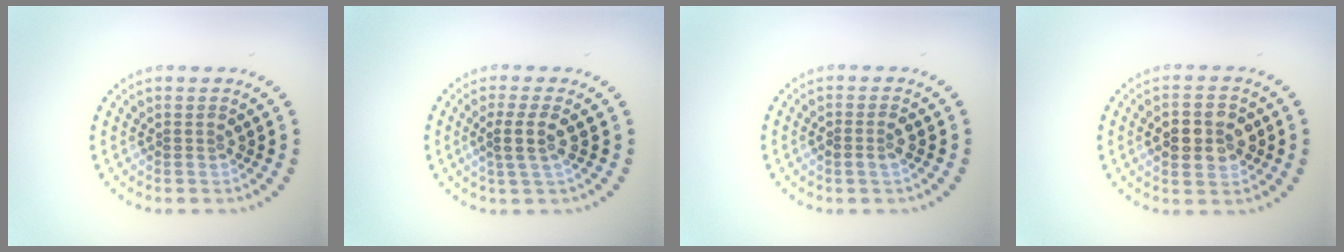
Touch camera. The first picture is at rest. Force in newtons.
{"total": 2.5, "press": 2.0, "slide": 1.4}
{"total": 1.4, "press": 1.4, "slide": 0.3}
{"total": 4.9, "press": 4.9, "slide": 0.2}